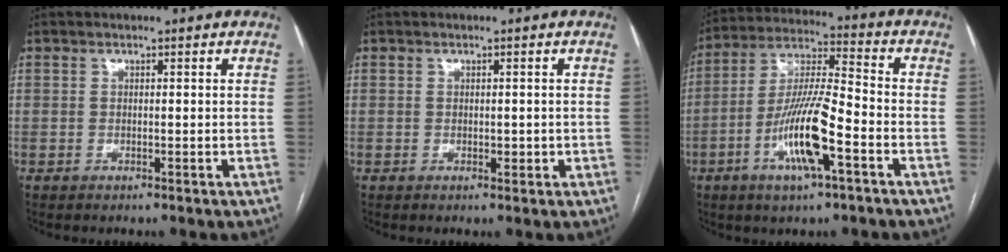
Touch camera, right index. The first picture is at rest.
{"total": 1.3, "force": [-0.2, 0.8, 1.1], "torque": [-0.013, -0.001, 0.000]}
{"total": 13.4, "force": [-5.2, 1.8, 12.3], "torque": [-0.243, -0.004, -0.095]}